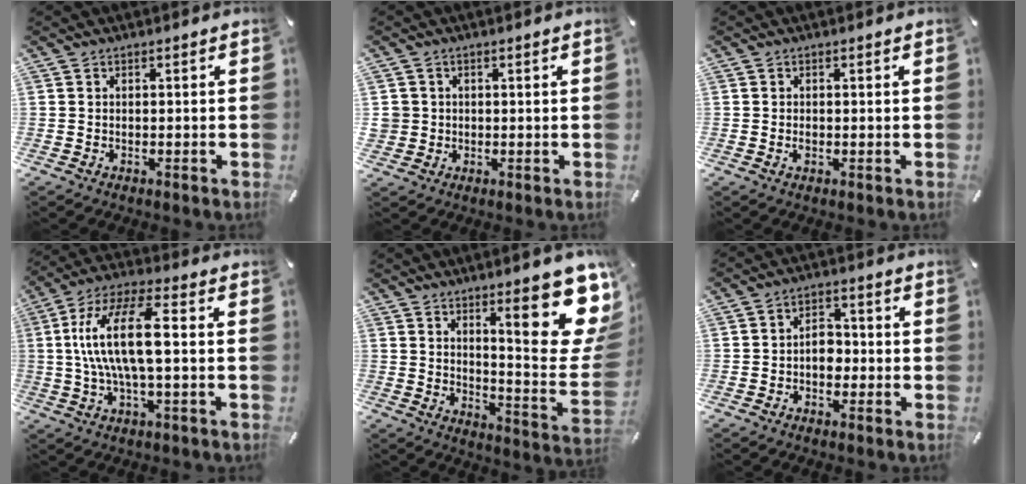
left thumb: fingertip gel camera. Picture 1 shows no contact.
{"total": 3.5, "force": [0.6, 3.5, 0.1], "torque": [-0.008, 0.007, 0.012]}
{"total": 0.8, "force": [-0.1, 0.6, 0.5], "torque": [-0.012, 0.000, -0.001]}
{"total": 15.3, "force": [0.6, 5.2, 14.4], "torque": [-0.298, -0.003, 0.001]}
{"total": 21.8, "force": [11.6, 6.3, 17.4], "torque": [-0.228, -0.086, 0.180]}
{"total": 5.0, "force": [-1.0, 3.6, 3.3], "torque": [-0.052, 0.010, -0.020]}